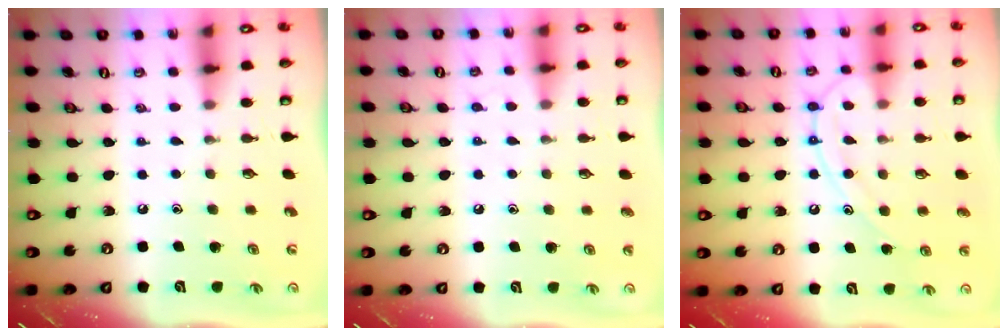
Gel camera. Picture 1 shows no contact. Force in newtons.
{"total": 5.2, "press": 5.2, "slide": 0.6}
{"total": 12.6, "press": 12.6, "slide": 1.1}